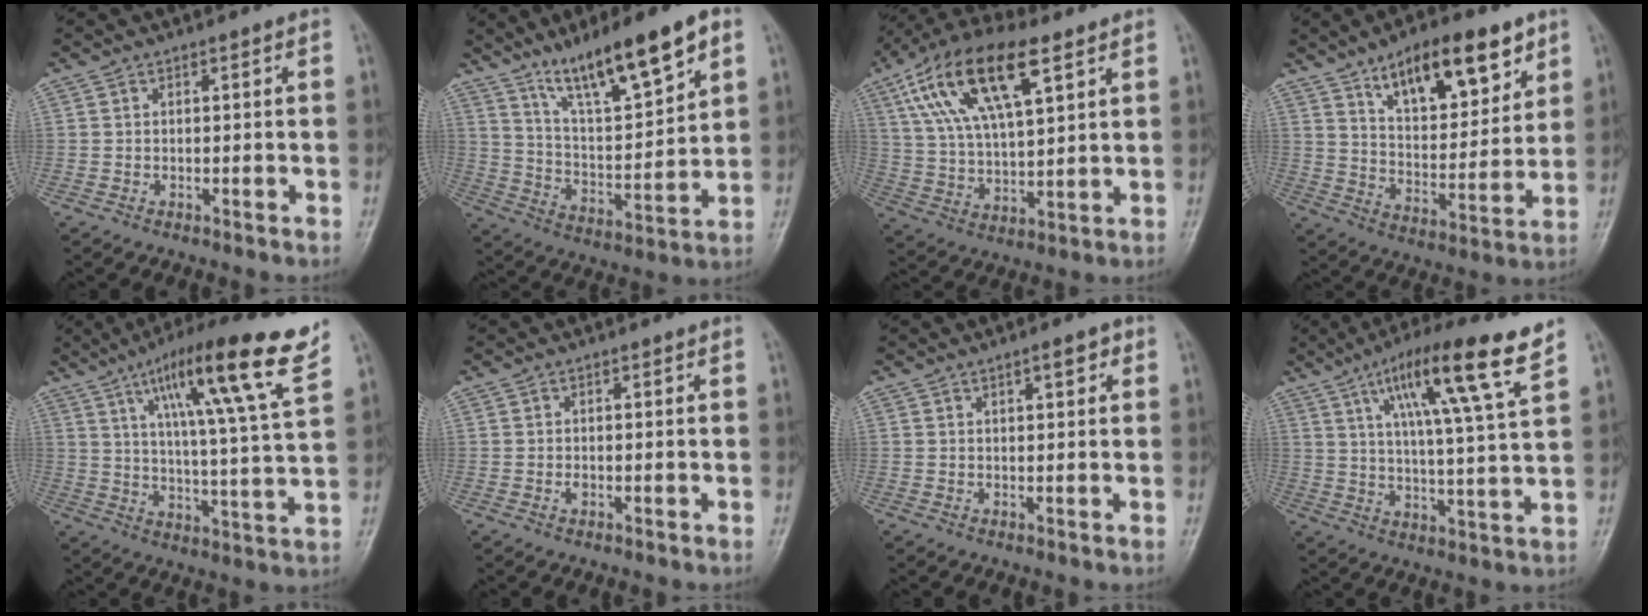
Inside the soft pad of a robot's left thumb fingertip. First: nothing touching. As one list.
[{"total": 17.5, "force": [10.9, 4.0, 13.1], "torque": [-0.201, -0.046, 0.198]}, {"total": 18.5, "force": [8.6, 7.5, 14.5], "torque": [-0.263, -0.003, 0.156]}, {"total": 17.4, "force": [10.4, 7.1, 12.0], "torque": [-0.144, -0.049, 0.172]}, {"total": 19.4, "force": [11.1, 1.6, 15.9], "torque": [-0.237, -0.040, 0.168]}, {"total": 0.9, "force": [-0.1, 0.7, 0.6], "torque": [-0.007, 0.000, -0.003]}, {"total": 2.9, "force": [1.4, 1.0, 2.3], "torque": [-0.025, -0.003, 0.020]}, {"total": 16.6, "force": [9.2, 1.5, 13.8], "torque": [-0.221, -0.028, 0.147]}]